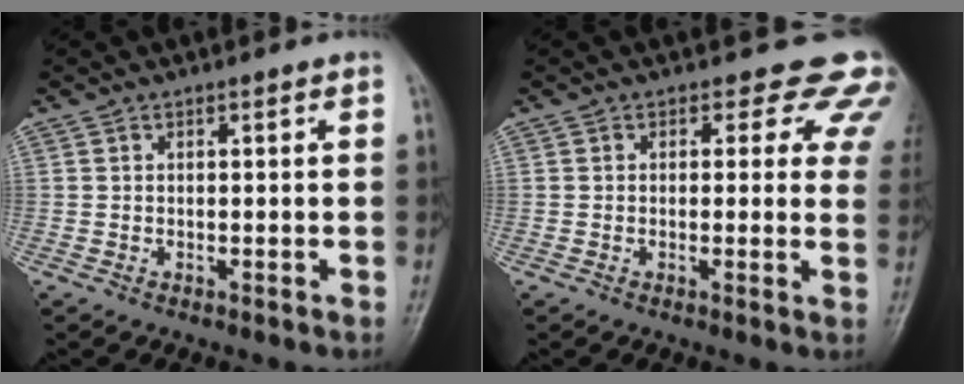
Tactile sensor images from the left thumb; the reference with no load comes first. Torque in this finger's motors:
{"motor_torque": [0.53, 0.39, 0.27, -0.02, 0.12]}